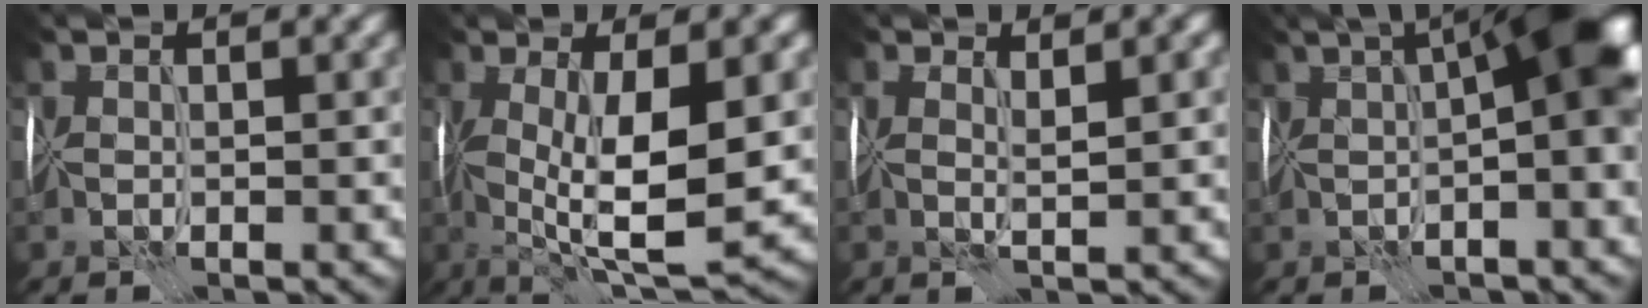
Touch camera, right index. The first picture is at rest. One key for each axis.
{"total": 10.0, "fx": -0.5, "fy": 3.0, "fz": 9.6, "tx": -0.162, "ty": -0.012, "tz": -0.004}
{"total": 1.9, "fx": 1.2, "fy": 0.2, "fz": 1.4, "tx": -0.027, "ty": 0.003, "tz": 0.022}
{"total": 10.7, "fx": 1.6, "fy": 2.7, "fz": 10.3, "tx": -0.134, "ty": 0.026, "tz": 0.025}